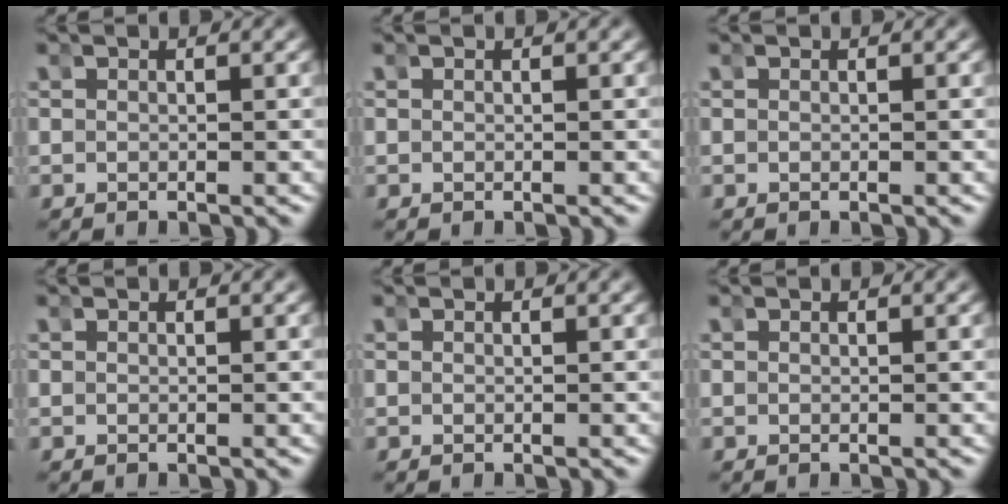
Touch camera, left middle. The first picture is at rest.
{"total": 0.0}
{"total": 0.0}
{"total": 0.0}
{"total": 0.0}
{"total": 0.0}